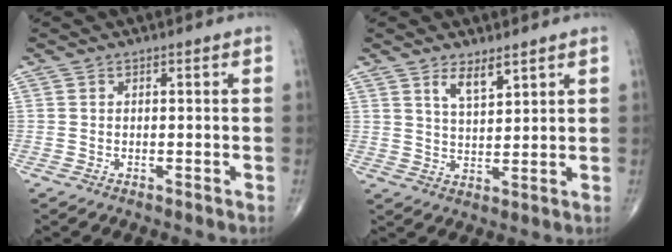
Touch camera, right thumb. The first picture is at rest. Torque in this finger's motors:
{"motor_torque": [-0.17, 0.39, 0.19, 0.02, -0.02]}